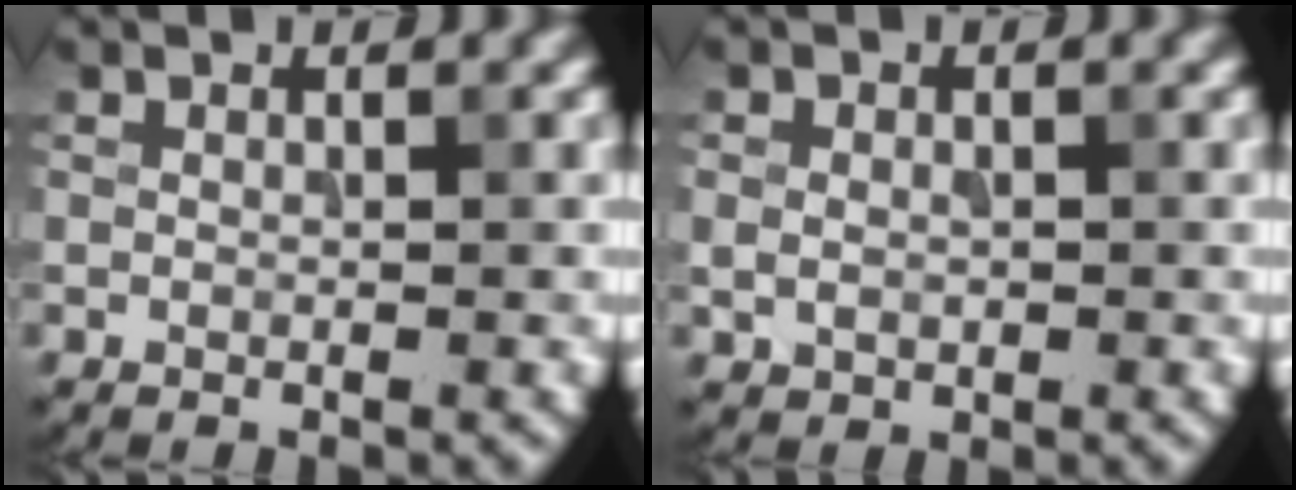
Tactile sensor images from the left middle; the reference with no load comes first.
{"total": 1.7, "force": [-0.1, 1.4, 0.9], "torque": [-0.017, -0.002, 0.000]}